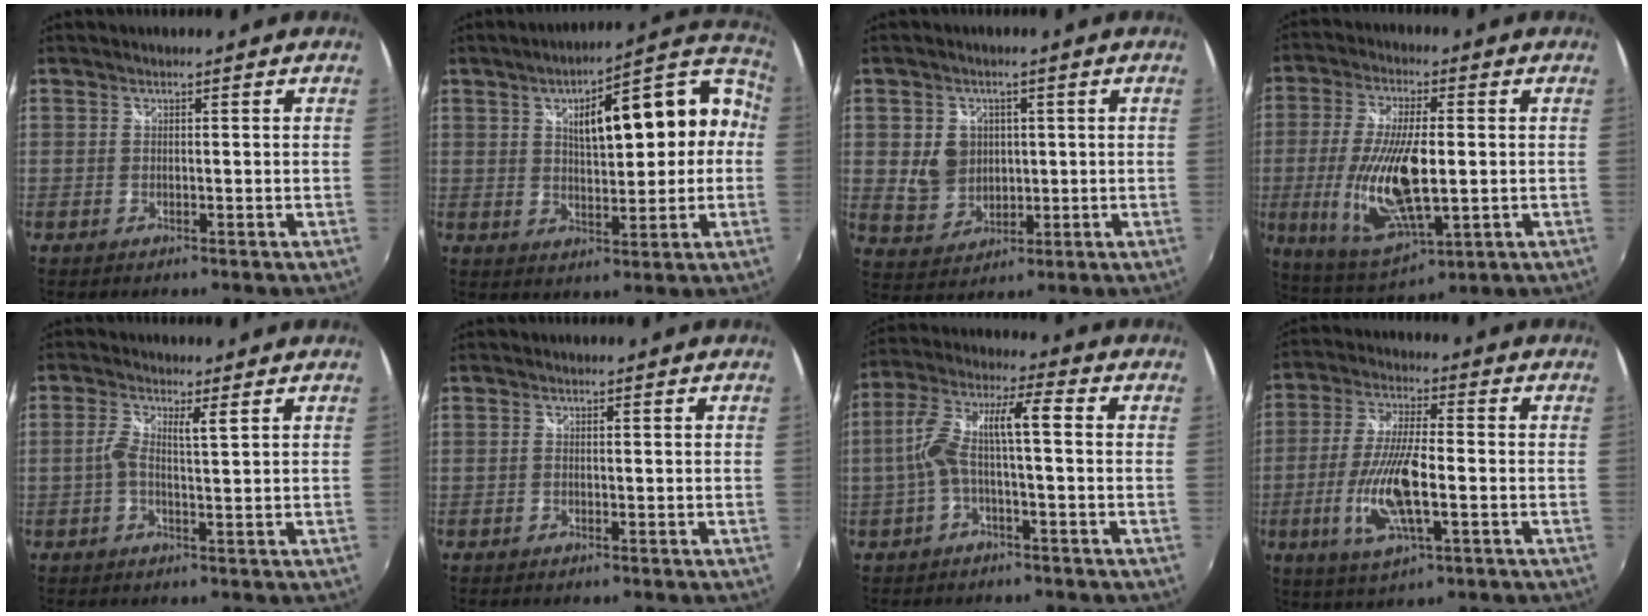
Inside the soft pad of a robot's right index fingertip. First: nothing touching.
{"total": 15.8, "force": [2.1, 5.8, 14.5], "torque": [-0.212, 0.049, 0.044]}
{"total": 7.2, "force": [0.9, 6.3, 3.3], "torque": [-0.070, 0.003, 0.033]}
{"total": 16.8, "force": [-1.5, 6.3, 15.5], "torque": [-0.309, -0.020, -0.017]}
{"total": 2.9, "force": [0.6, 0.1, 2.8], "torque": [-0.056, 0.001, 0.004]}
{"total": 0.0}
{"total": 9.7, "force": [-1.2, 1.7, 9.4], "torque": [-0.192, 0.015, -0.022]}
{"total": 12.6, "force": [-3.0, 3.6, 11.7], "torque": [-0.241, -0.012, -0.059]}